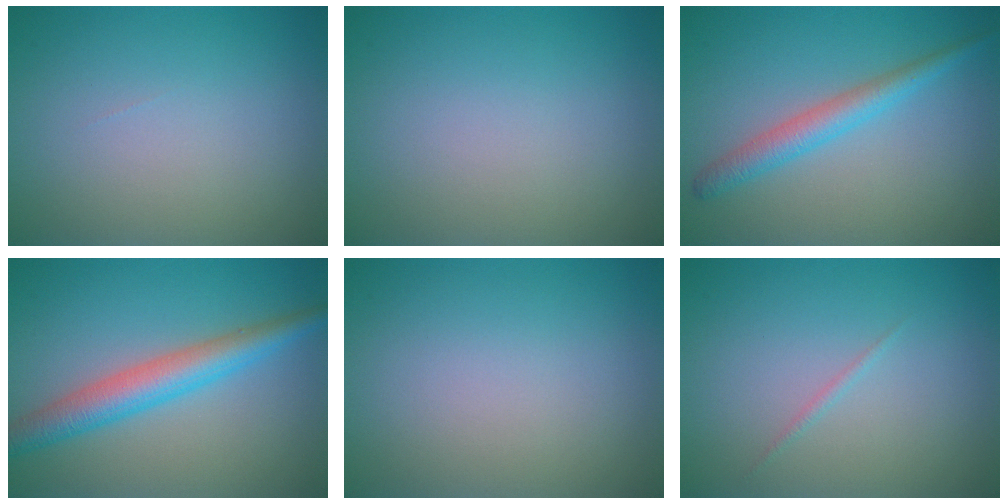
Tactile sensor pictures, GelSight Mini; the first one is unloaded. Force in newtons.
{"total": 0.0}
{"total": 2.9, "press": 2.9, "slide": 0.0}
{"total": 4.7, "press": 4.7, "slide": 0.0}
{"total": 0.0}
{"total": 0.5, "press": 0.5, "slide": 0.0}